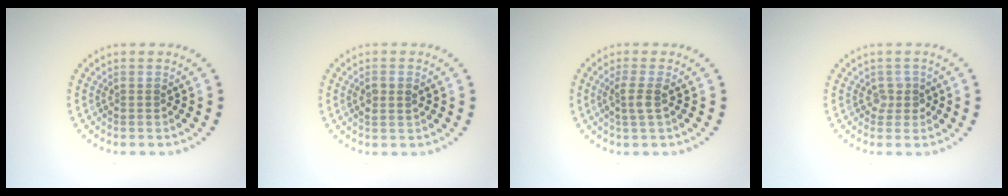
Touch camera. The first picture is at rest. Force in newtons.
{"total": 1.6, "press": 1.6, "slide": 0.4}
{"total": 1.8, "press": 1.4, "slide": 1.1}
{"total": 1.3, "press": 1.1, "slide": 0.8}